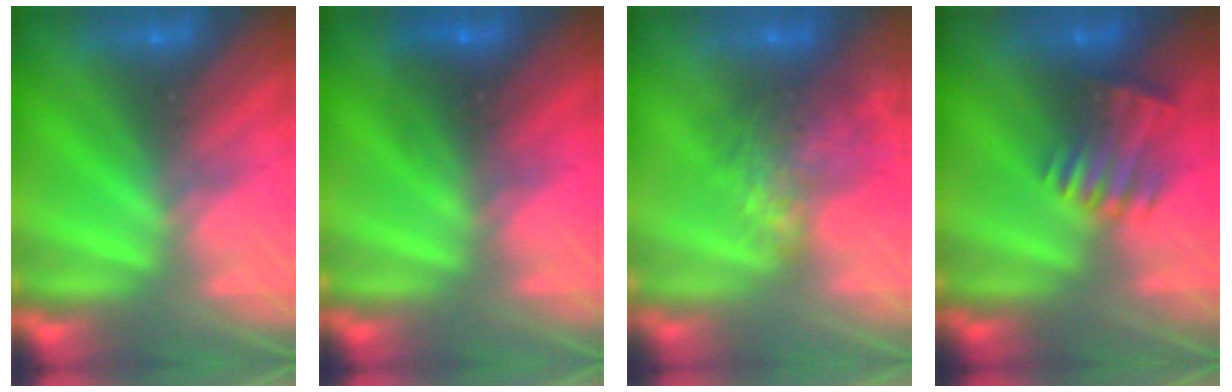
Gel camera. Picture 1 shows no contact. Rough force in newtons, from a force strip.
{"total": 2.8}
{"total": 7.5}
{"total": 3.5}